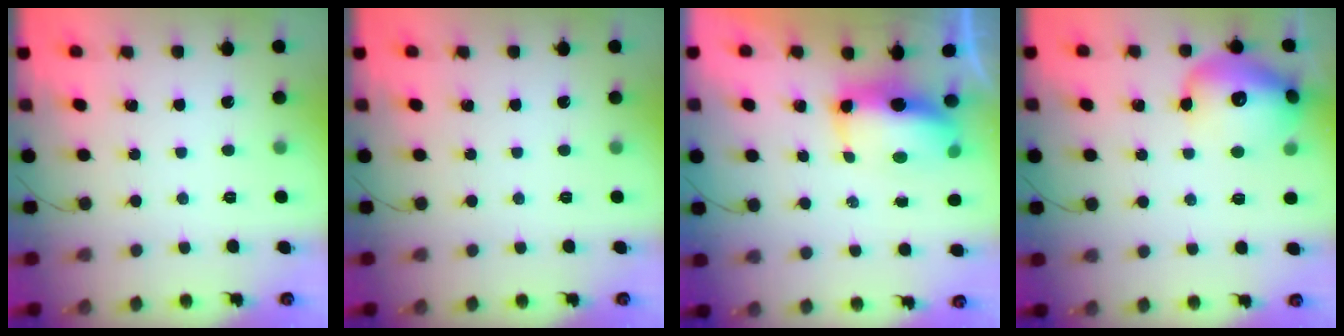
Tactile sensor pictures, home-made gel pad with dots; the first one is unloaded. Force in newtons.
{"total": 0.0}
{"total": 9.8, "press": 9.5, "slide": 2.1}
{"total": 18.1, "press": 17.9, "slide": 2.0}